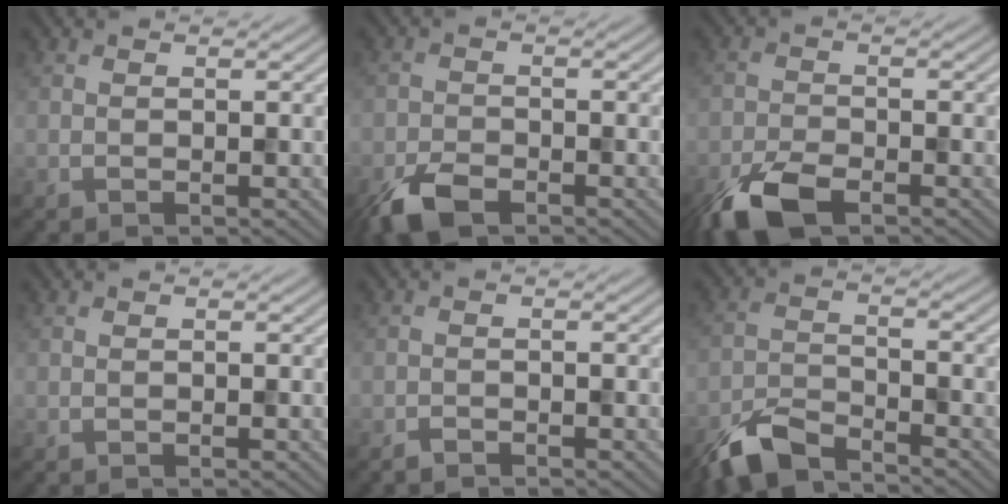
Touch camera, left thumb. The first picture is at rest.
{"total": 5.0, "force": [-3.5, 2.1, 2.9], "torque": [-0.059, -0.007, -0.073]}
{"total": 6.6, "force": [-4.3, 2.7, 4.2], "torque": [-0.085, -0.010, -0.090]}
{"total": 0.0}
{"total": 1.0, "force": [-0.9, 0.2, 0.3], "torque": [-0.005, -0.001, -0.019]}
{"total": 6.4, "force": [-5.3, 1.7, 3.1], "torque": [-0.063, -0.007, -0.117]}